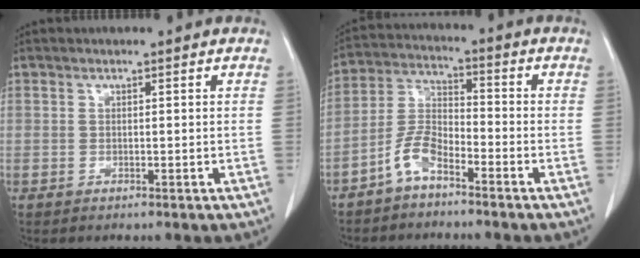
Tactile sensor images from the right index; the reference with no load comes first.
{"total": 6.0, "force": [-4.3, 2.0, 3.7], "torque": [-0.091, 0.008, -0.091]}